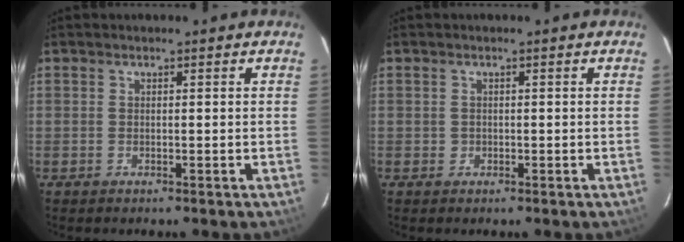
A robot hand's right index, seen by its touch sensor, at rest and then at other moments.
{"total": 0.8, "force": [-0.2, 0.8, 0.0], "torque": [0.003, 0.001, 0.000]}